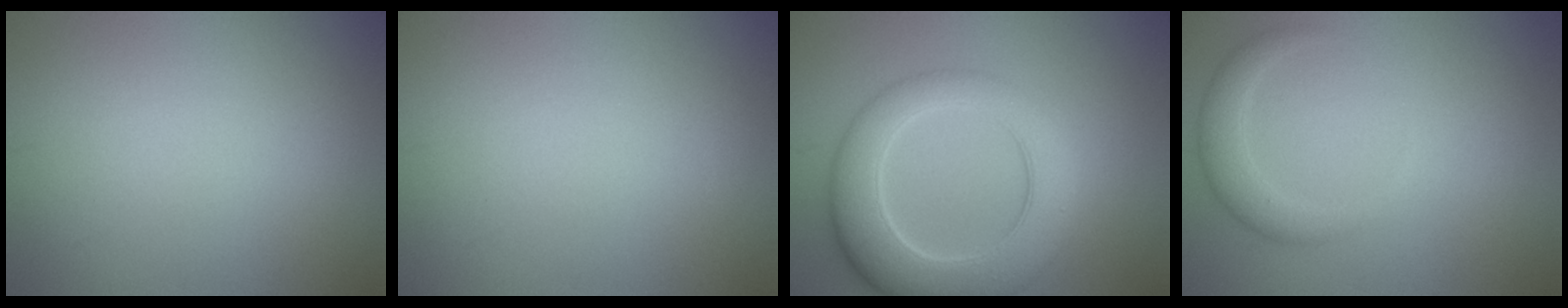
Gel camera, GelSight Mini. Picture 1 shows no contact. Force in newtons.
{"total": 0.0}
{"total": 7.6, "press": 7.6, "slide": 0.3}
{"total": 2.4, "press": 2.4, "slide": 0.1}